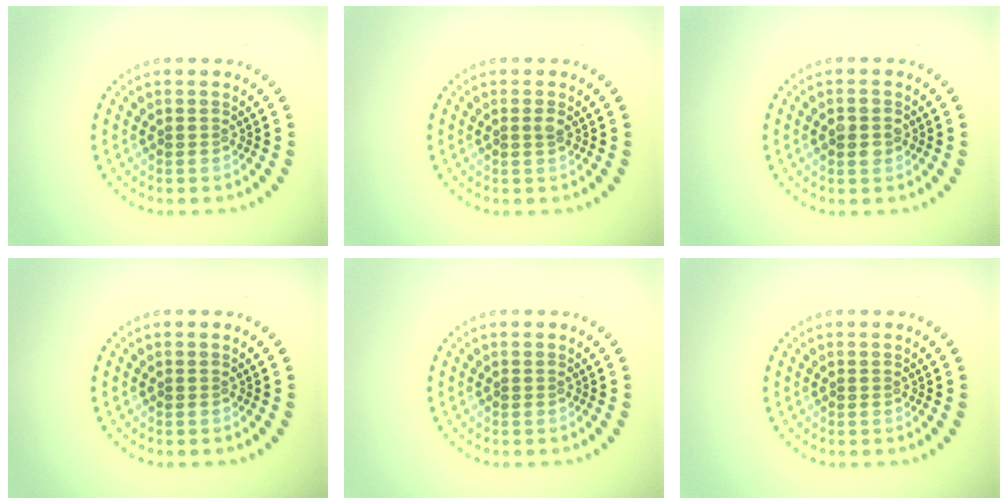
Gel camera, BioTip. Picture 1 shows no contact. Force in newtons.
{"total": 0.8, "press": 0.6, "slide": 0.5}
{"total": 2.0, "press": 2.0, "slide": 0.1}
{"total": 0.0}
{"total": 0.0}
{"total": 0.0}